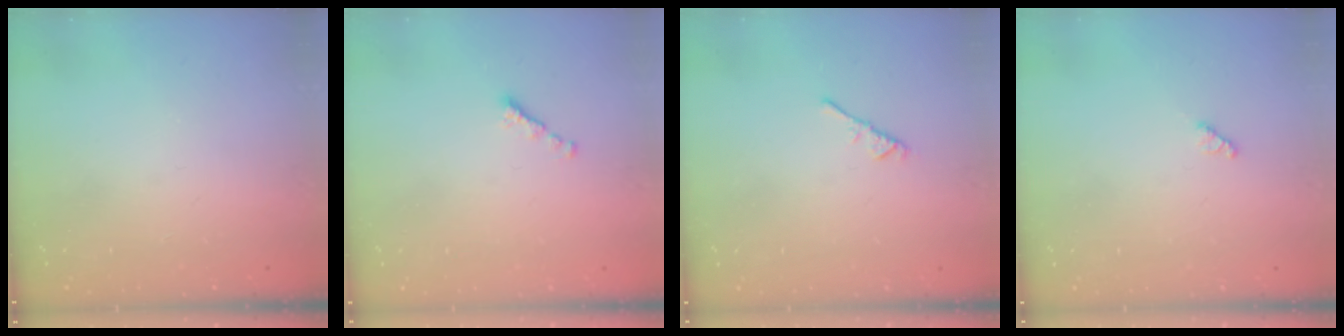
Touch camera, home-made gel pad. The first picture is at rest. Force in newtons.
{"total": 1.5, "press": 1.4, "slide": 0.5}
{"total": 2.4, "press": 2.3, "slide": 0.6}
{"total": 2.9, "press": 2.9, "slide": 0.3}